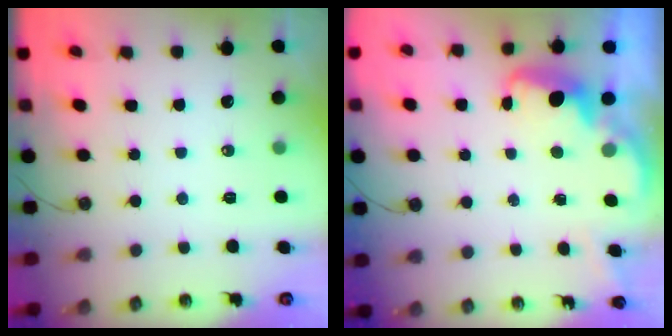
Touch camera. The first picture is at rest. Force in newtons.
{"total": 2.7, "press": 2.6, "slide": 0.8}